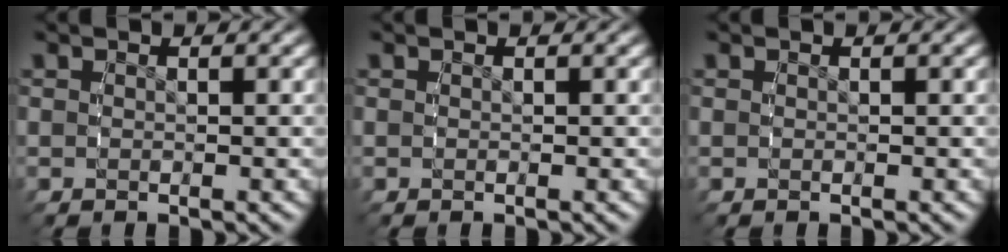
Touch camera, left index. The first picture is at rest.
{"total": 0.0}
{"total": 0.0}